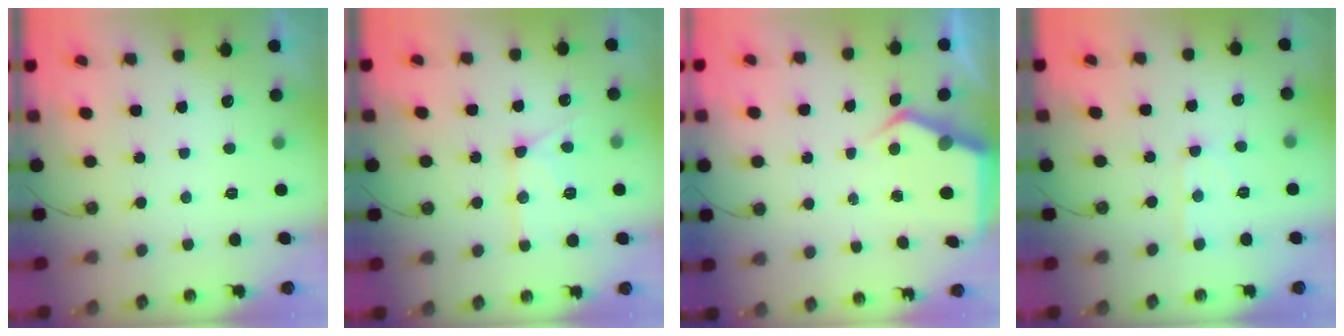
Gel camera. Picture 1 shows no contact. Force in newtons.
{"total": 12.8, "press": 12.8, "slide": 1.4}
{"total": 5.3, "press": 5.3, "slide": 0.5}
{"total": 3.9, "press": 3.9, "slide": 0.4}